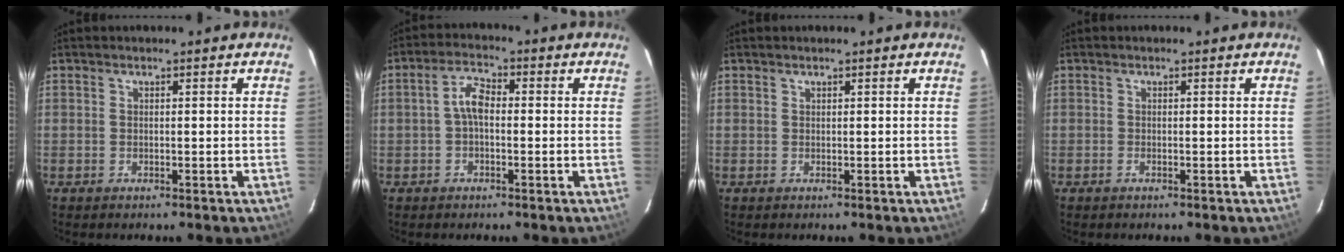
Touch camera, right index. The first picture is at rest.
{"total": 4.0, "force": [-0.4, 2.0, 3.4], "torque": [-0.070, 0.016, -0.008]}
{"total": 0.0}
{"total": 0.0}